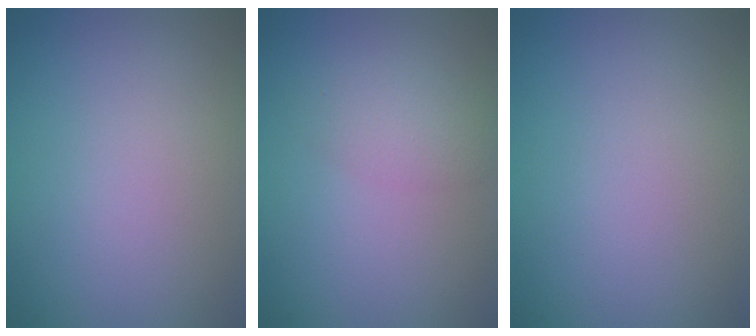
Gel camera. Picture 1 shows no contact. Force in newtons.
{"total": 2.1, "press": 2.1, "slide": 0.0}
{"total": 0.0}